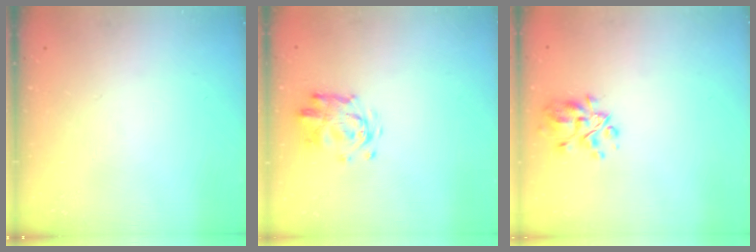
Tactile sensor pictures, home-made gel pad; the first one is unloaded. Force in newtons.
{"total": 3.4, "press": 3.4, "slide": 0.4}
{"total": 7.4, "press": 6.9, "slide": 2.6}